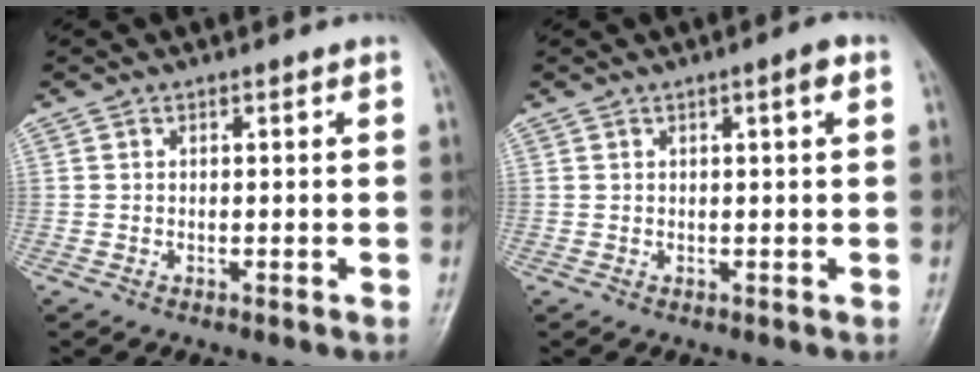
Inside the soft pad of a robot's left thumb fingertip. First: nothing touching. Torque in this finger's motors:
{"motor_torque": [-0.21, -0.17, -0.32, 0.09, 0.08]}